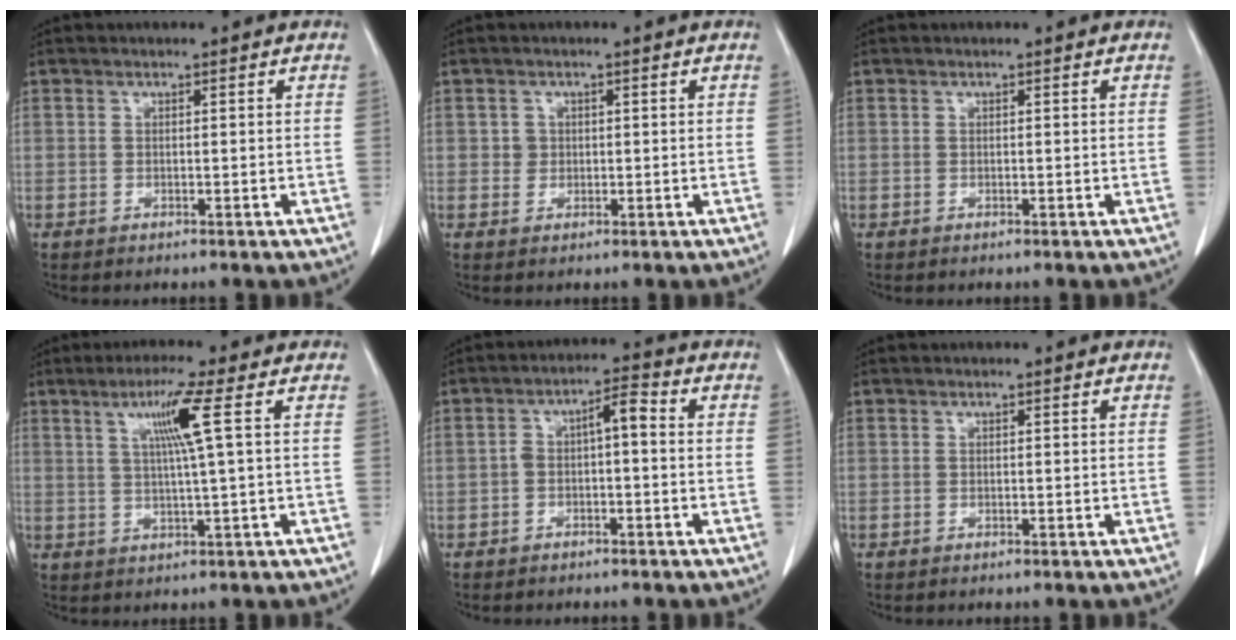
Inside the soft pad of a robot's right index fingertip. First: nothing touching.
{"total": 1.5, "force": [0.2, 1.5, 0.2], "torque": [0.002, 0.002, 0.003]}
{"total": 0.0}
{"total": 6.4, "force": [2.2, -1.4, 5.9], "torque": [-0.111, 0.002, 0.042]}
{"total": 4.4, "force": [-0.3, 1.3, 4.1], "torque": [-0.071, 0.029, -0.006]}
{"total": 0.0}